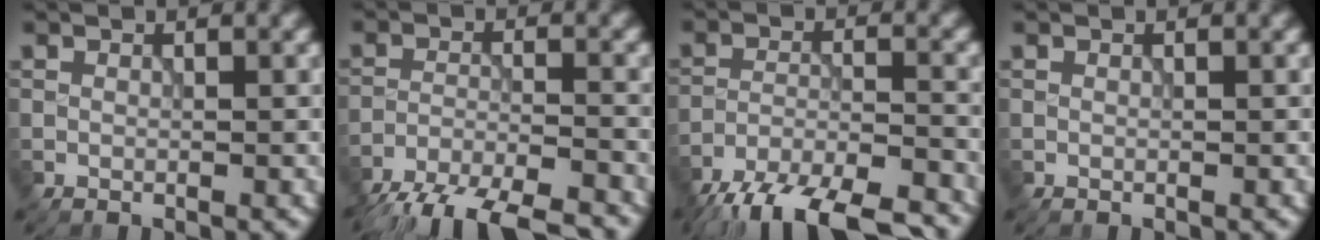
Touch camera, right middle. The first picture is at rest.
{"total": 10.6, "force": [-9.6, 2.6, 3.6], "torque": [-0.054, -0.019, -0.146]}
{"total": 13.0, "force": [-11.4, 3.6, 5.1], "torque": [-0.087, -0.023, -0.171]}
{"total": 0.0}